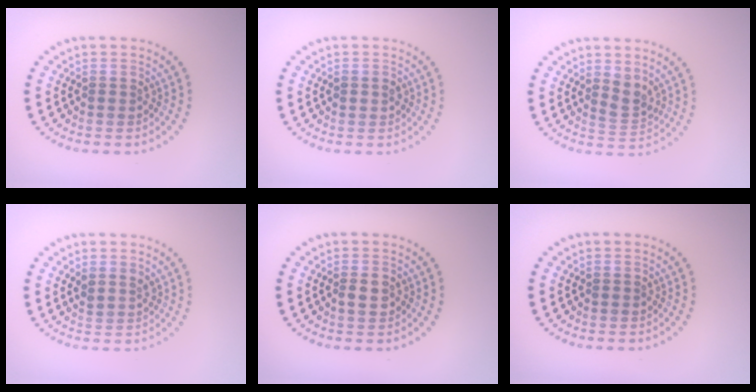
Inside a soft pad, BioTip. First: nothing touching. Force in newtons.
{"total": 1.0, "press": 1.0, "slide": 0.1}
{"total": 1.7, "press": 1.4, "slide": 0.9}
{"total": 1.3, "press": 1.1, "slide": 0.7}
{"total": 1.3, "press": 1.3, "slide": 0.2}
{"total": 0.0}